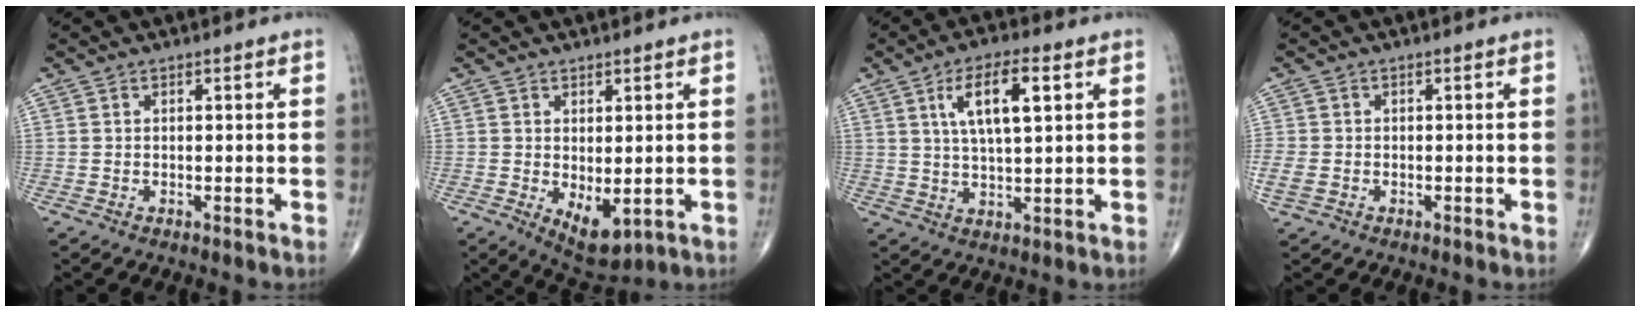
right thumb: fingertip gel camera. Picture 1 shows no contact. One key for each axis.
{"total": 6.3, "fx": -1.0, "fy": 3.2, "fz": 5.4, "tx": -0.074, "ty": -0.013, "tz": 0.000}
{"total": 9.5, "fx": 3.3, "fy": 3.1, "fz": 8.3, "tx": -0.143, "ty": -0.004, "tz": 0.061}
{"total": 3.5, "fx": -1.1, "fy": 2.5, "fz": 2.2, "tx": -0.070, "ty": 0.001, "tz": -0.020}